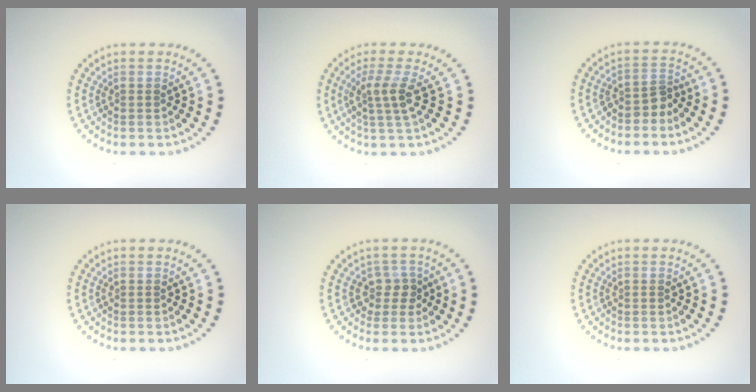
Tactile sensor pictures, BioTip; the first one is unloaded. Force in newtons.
{"total": 2.6, "press": 1.9, "slide": 1.7}
{"total": 2.0, "press": 1.4, "slide": 1.4}
{"total": 0.0}
{"total": 1.9, "press": 1.5, "slide": 1.2}
{"total": 0.0}